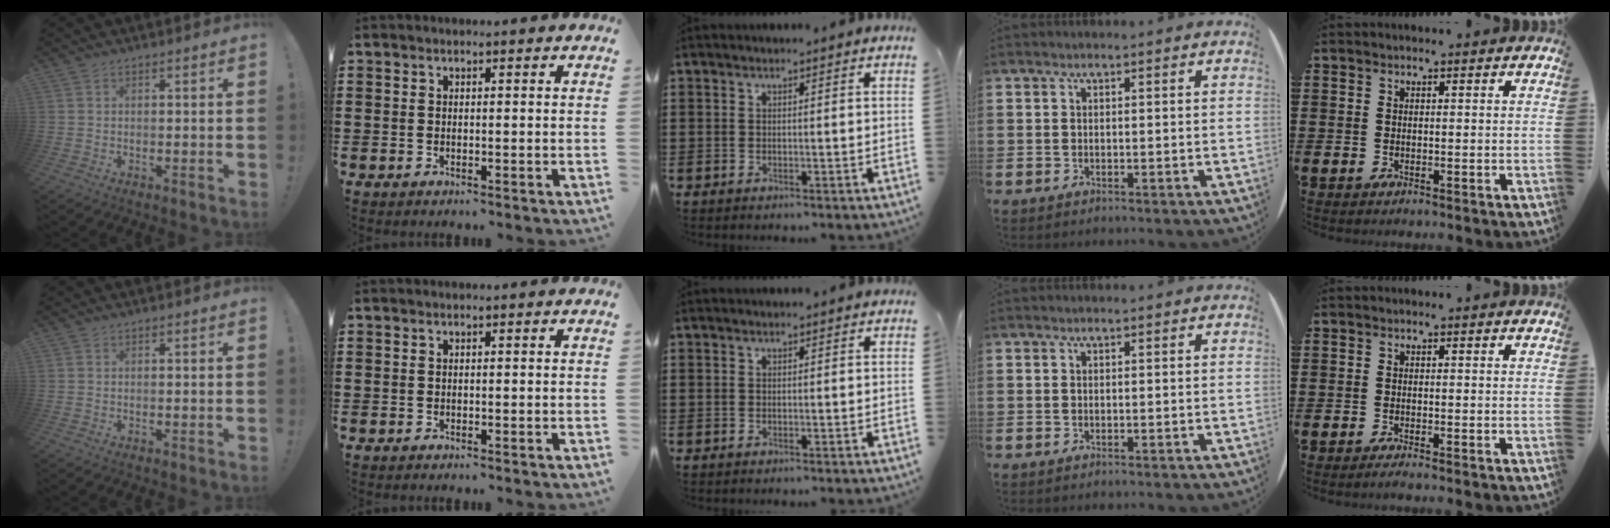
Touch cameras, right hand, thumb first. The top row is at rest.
{"little": {"total": 0.8, "force": [-0.5, 0.0, 0.6], "torque": [-0.009, -0.004, -0.010]}}